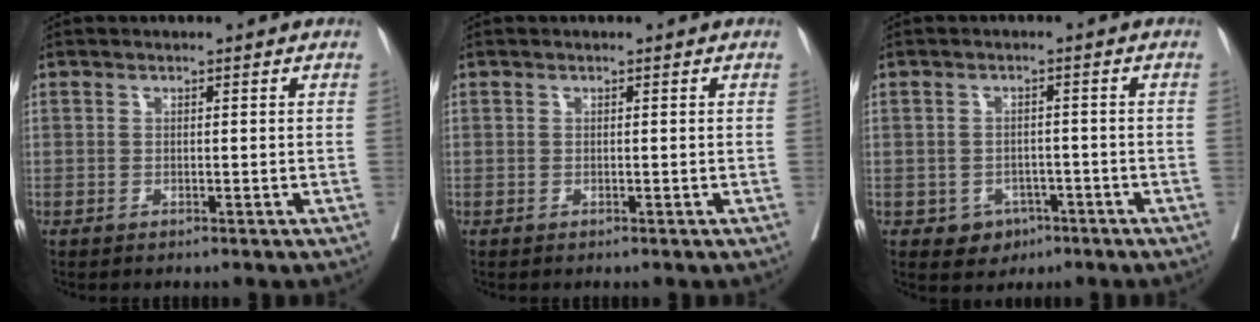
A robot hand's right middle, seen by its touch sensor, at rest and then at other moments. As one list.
[{"total": 0.0}, {"total": 3.6, "force": [-1.8, 3.0, 0.9], "torque": [-0.004, 0.009, -0.017]}]